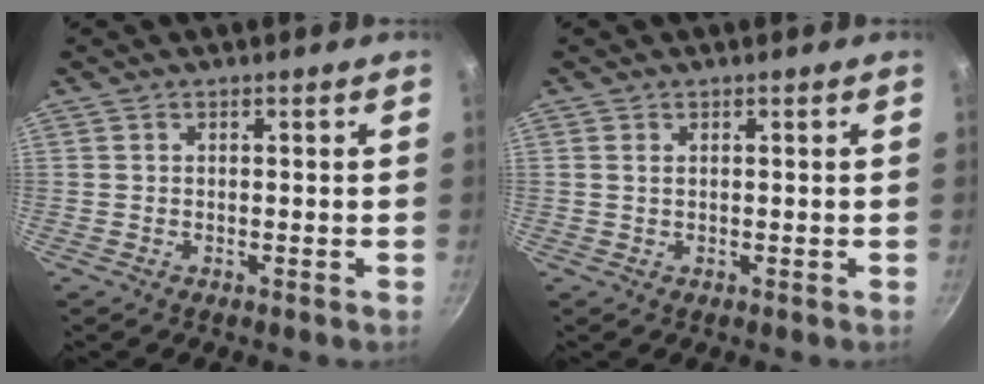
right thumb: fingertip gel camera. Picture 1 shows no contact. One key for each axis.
{"total": 0.8, "fx": 0.2, "fy": 0.4, "fz": 0.6, "tx": -0.011, "ty": 0.000, "tz": 0.004}